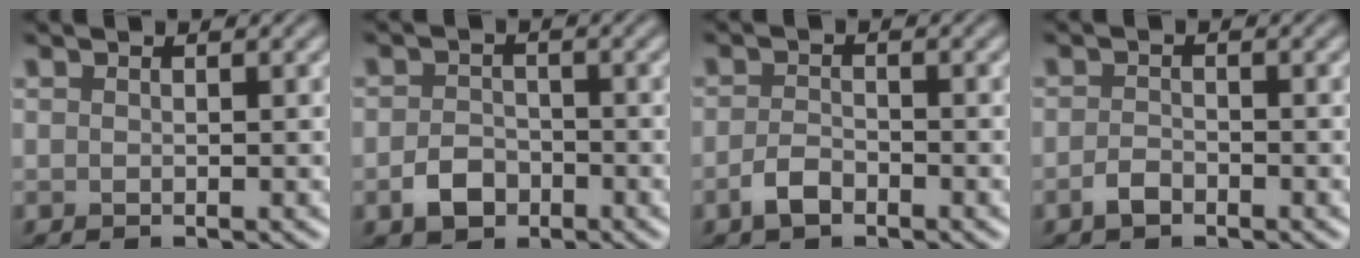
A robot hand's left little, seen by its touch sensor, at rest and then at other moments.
{"total": 2.9, "force": [-1.5, 2.1, 1.4], "torque": [-0.020, 0.003, -0.034]}
{"total": 2.1, "force": [-1.4, 1.0, 1.2], "torque": [-0.023, 0.002, -0.033]}
{"total": 1.6, "force": [-1.2, 0.8, 0.8], "torque": [-0.015, 0.002, -0.027]}